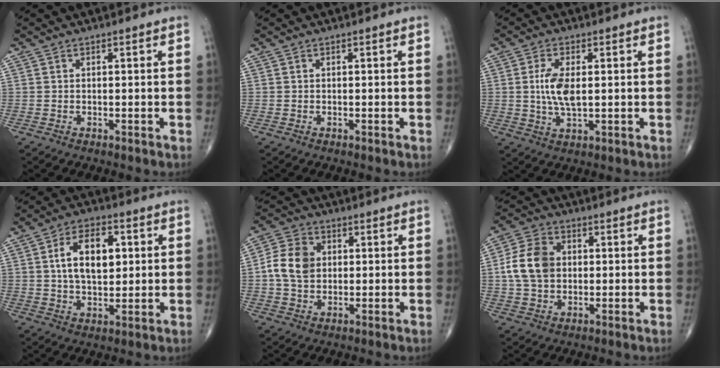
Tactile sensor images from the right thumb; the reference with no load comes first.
{"total": 0.0}
{"total": 6.6, "force": [0.6, 2.8, 5.9], "torque": [-0.121, -0.007, 0.010]}
{"total": 11.6, "force": [2.3, 6.7, 9.1], "torque": [-0.132, 0.002, 0.039]}
{"total": 8.6, "force": [0.7, 6.6, 5.3], "torque": [-0.090, 0.011, 0.007]}
{"total": 10.1, "force": [0.8, 7.6, 6.6], "torque": [-0.114, 0.012, 0.011]}